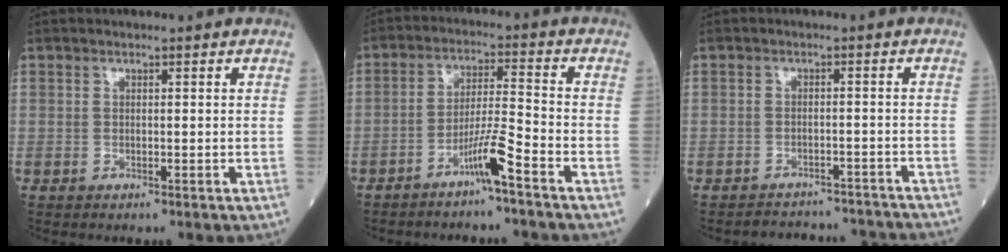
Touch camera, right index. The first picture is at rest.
{"total": 5.8, "force": [-3.9, -0.7, 4.2], "torque": [-0.081, 0.002, -0.077]}
{"total": 9.7, "force": [-9.5, 2.0, 0.6], "torque": [-0.002, 0.017, -0.108]}